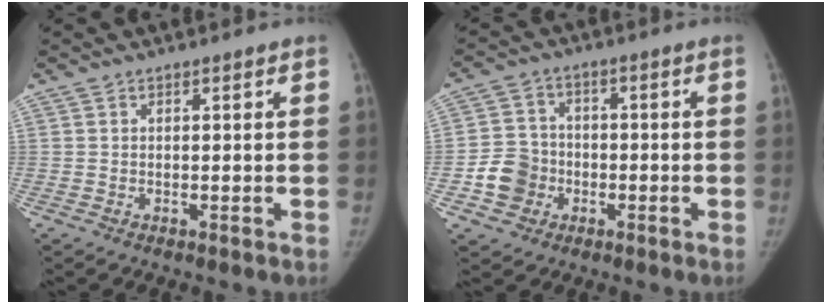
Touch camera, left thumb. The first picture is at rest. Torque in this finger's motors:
{"motor_torque": [-0.14, 0.17, 0.03, 0.19, 0.02]}